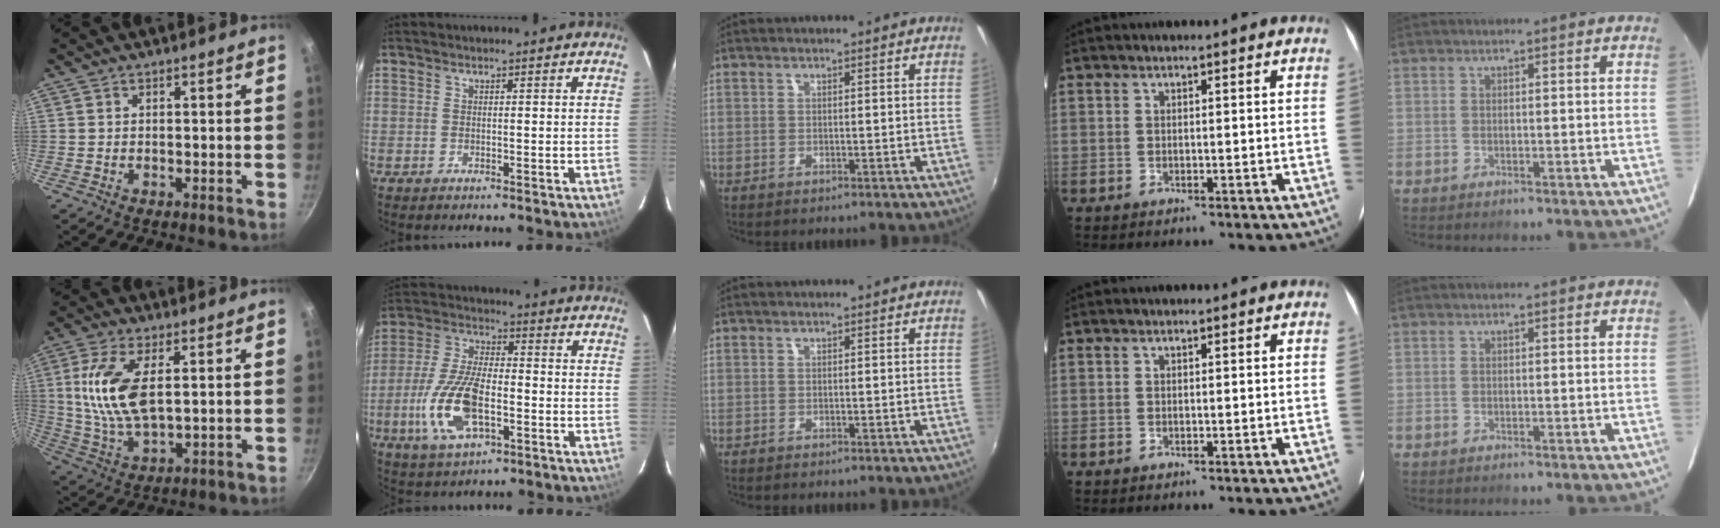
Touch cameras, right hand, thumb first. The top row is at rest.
{"thumb": {"total": 13.0, "force": [2.6, 6.2, 11.1], "torque": [-0.220, -0.008, 0.056]}, "index": {"total": 15.2, "force": [-4.7, 6.7, 12.8], "torque": [-0.277, -0.007, -0.087]}}